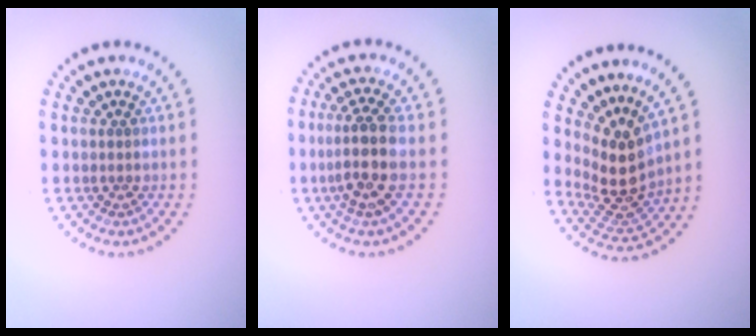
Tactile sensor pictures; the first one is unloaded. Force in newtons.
{"total": 3.6, "press": 3.0, "slide": 2.0}
{"total": 4.2, "press": 3.1, "slide": 2.9}